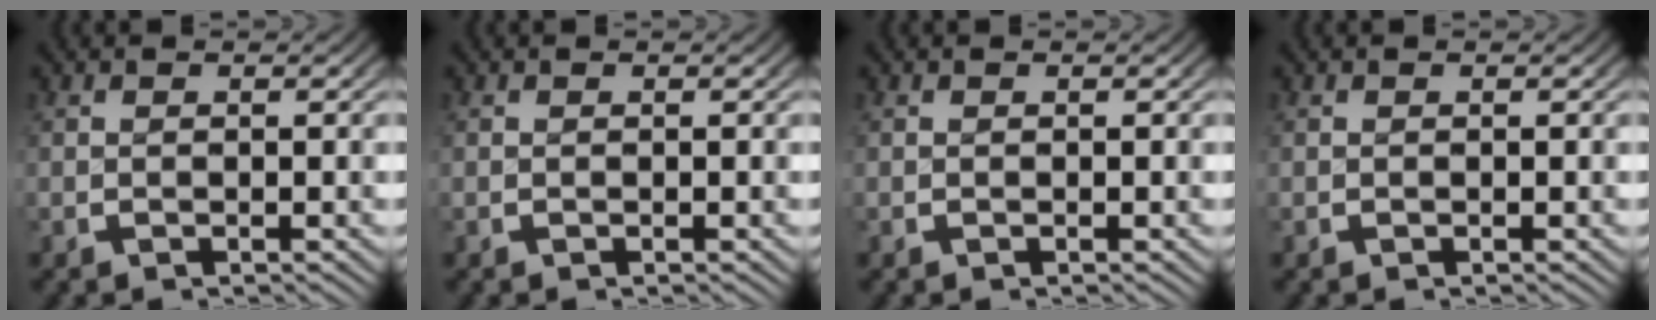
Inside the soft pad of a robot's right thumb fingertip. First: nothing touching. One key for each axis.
{"total": 0.0}
{"total": 0.0}
{"total": 0.0}